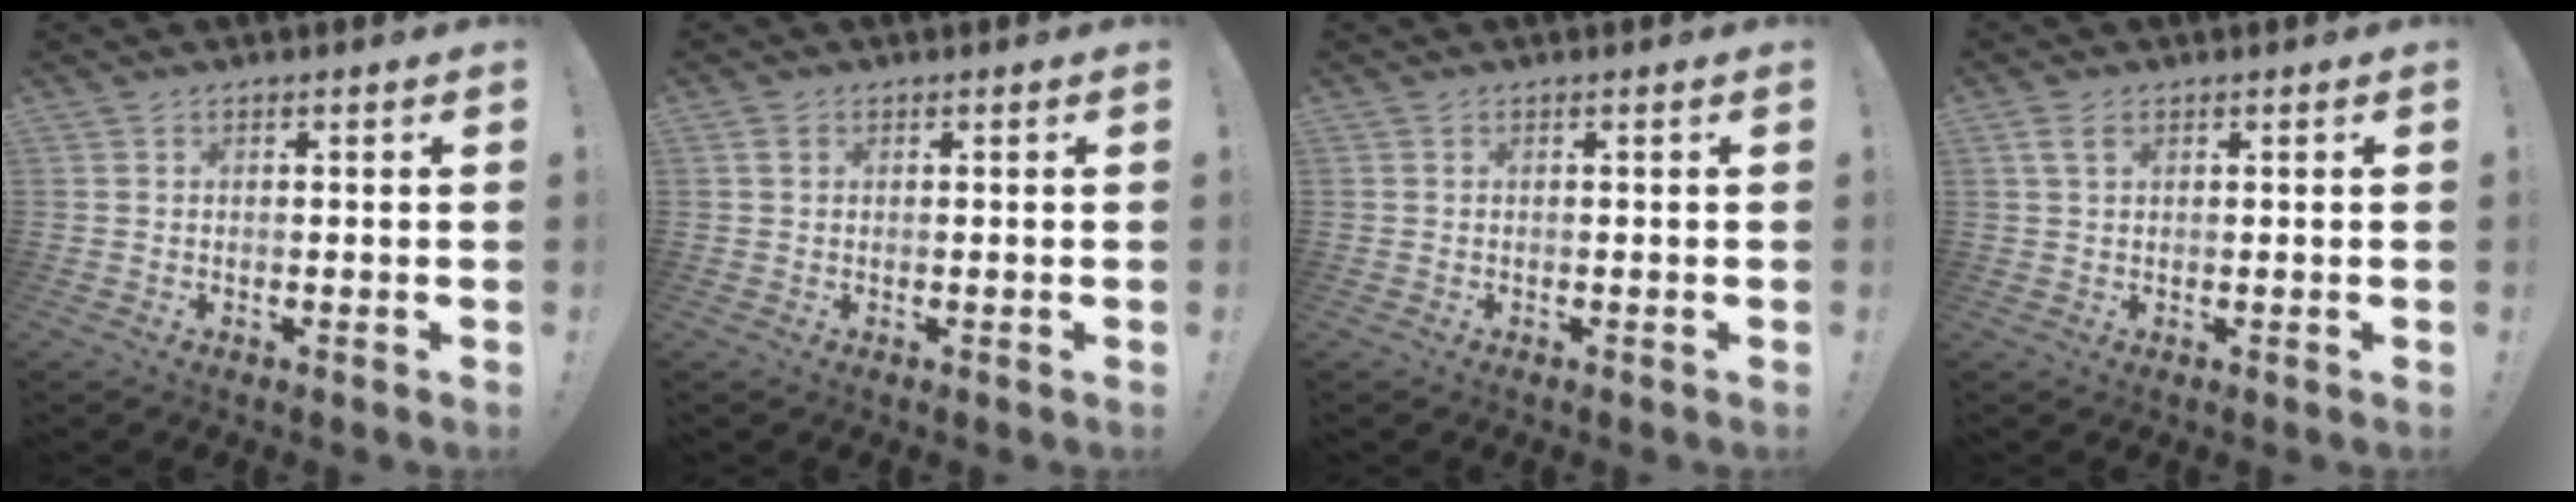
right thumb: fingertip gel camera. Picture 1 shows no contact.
{"total": 1.3, "force": [0.6, 1.0, 0.7], "torque": [-0.011, 0.002, 0.011]}
{"total": 0.0}
{"total": 3.4, "force": [1.6, 1.6, 2.5], "torque": [-0.048, 0.001, 0.029]}